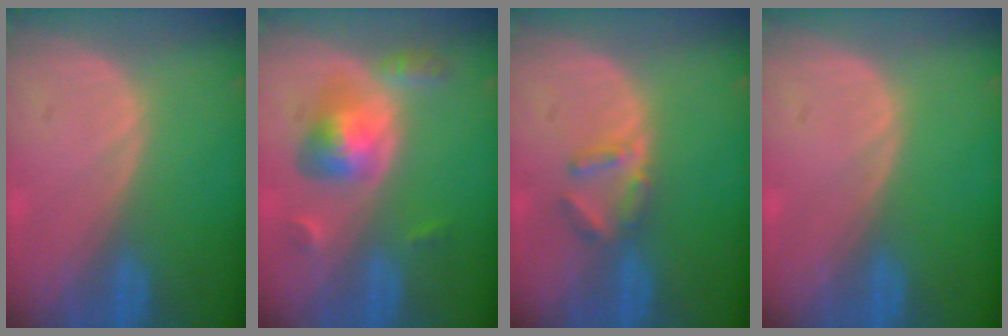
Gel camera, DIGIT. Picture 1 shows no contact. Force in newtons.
{"total": 6.1, "press": 5.7, "slide": 2.2}
{"total": 3.3, "press": 3.2, "slide": 0.4}
{"total": 0.0}